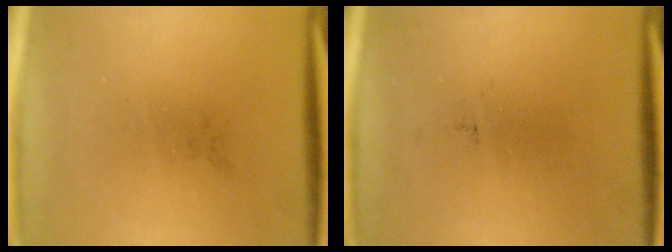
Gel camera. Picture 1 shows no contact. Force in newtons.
{"total": 0.0}